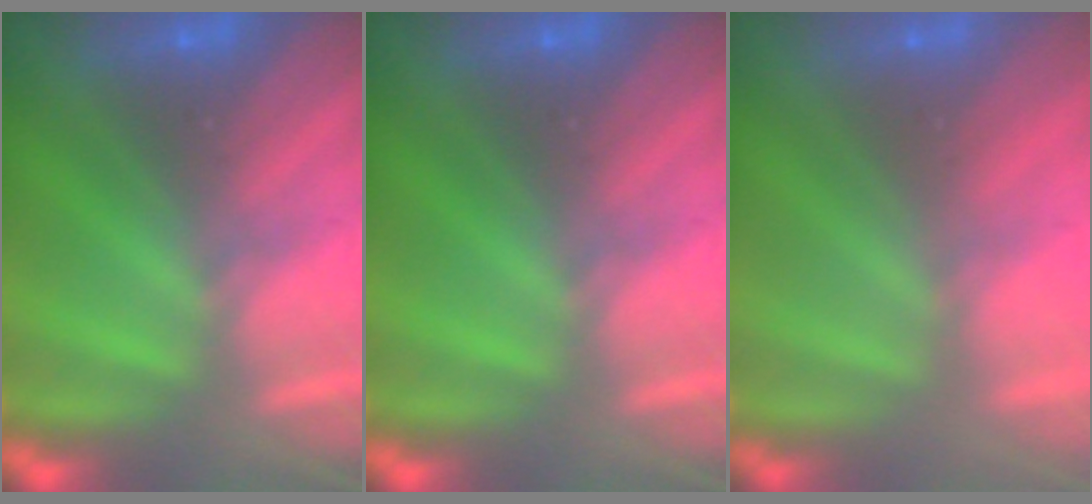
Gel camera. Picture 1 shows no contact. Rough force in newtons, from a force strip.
{"total": 0.0}
{"total": 2.8}